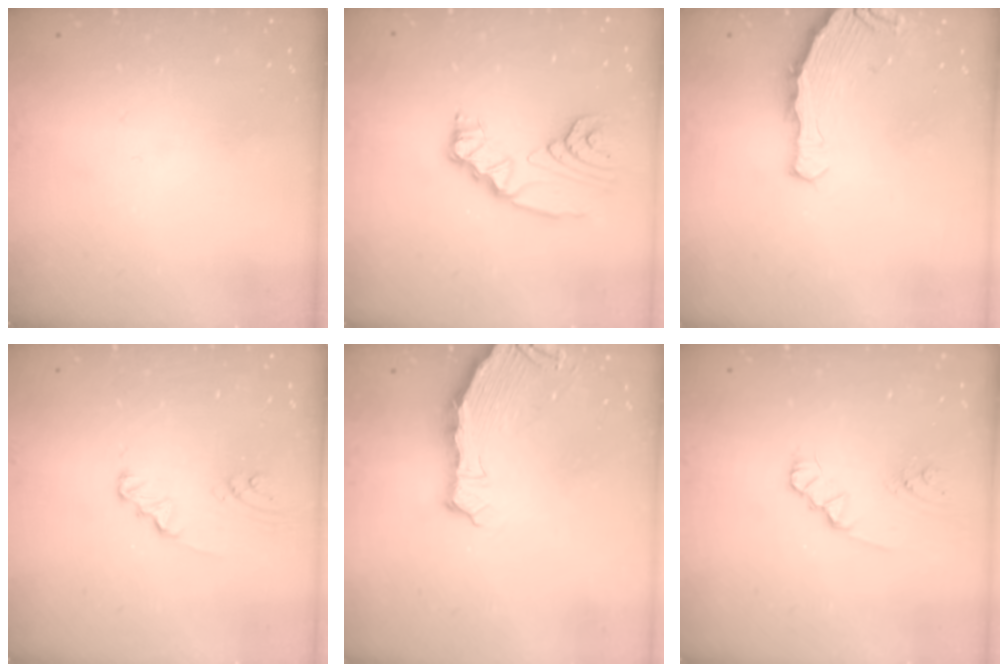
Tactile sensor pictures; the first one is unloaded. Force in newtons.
{"total": 9.3, "press": 9.3, "slide": 0.8}
{"total": 5.1, "press": 4.9, "slide": 1.3}
{"total": 2.5, "press": 2.5, "slide": 0.3}
{"total": 6.6, "press": 5.3, "slide": 4.0}
{"total": 1.8, "press": 1.8, "slide": 0.2}